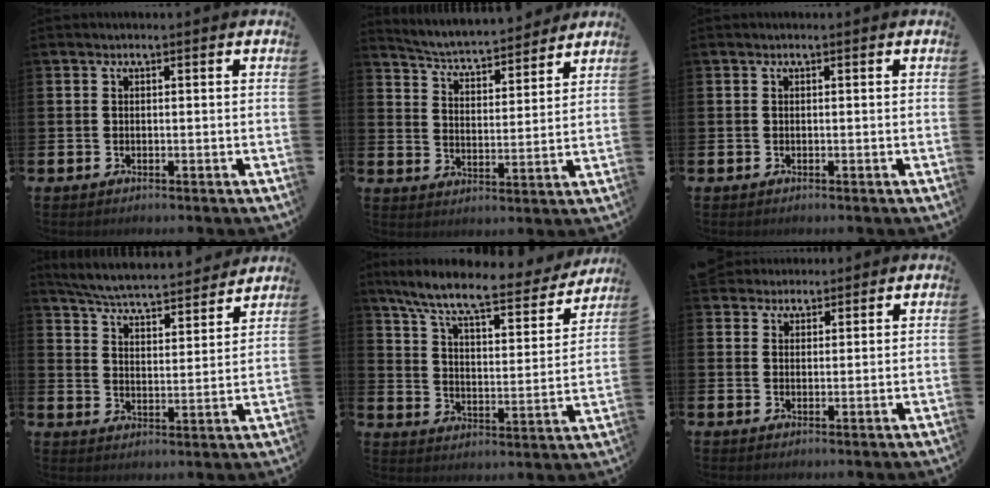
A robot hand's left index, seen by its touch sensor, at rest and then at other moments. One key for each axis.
{"total": 4.8, "fx": 4.8, "fy": 0.6, "fz": 0.7, "tx": -0.039, "ty": -0.042, "tz": 0.078}
{"total": 0.0}
{"total": 5.8, "fx": 5.6, "fy": 0.5, "fz": 1.6, "tx": -0.060, "ty": -0.046, "tz": 0.092}
{"total": 9.5, "fx": 8.1, "fy": 2.0, "fz": 4.5, "tx": -0.113, "ty": -0.055, "tz": 0.132}
{"total": 3.4, "fx": 3.2, "fy": 1.3, "fz": -0.4, "tx": 0.002, "ty": -0.009, "tz": 0.058}